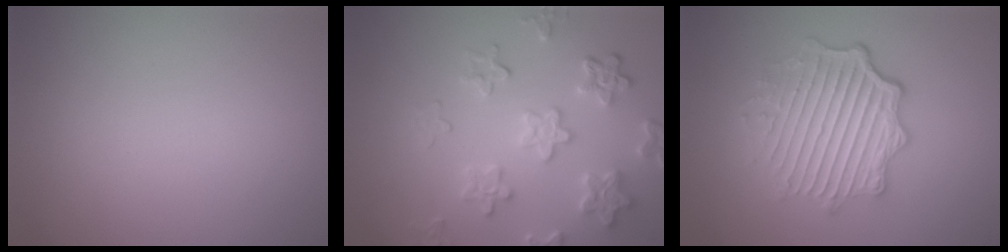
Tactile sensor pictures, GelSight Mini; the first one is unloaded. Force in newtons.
{"total": 5.5, "press": 4.3, "slide": 3.5}
{"total": 5.9, "press": 4.4, "slide": 3.9}